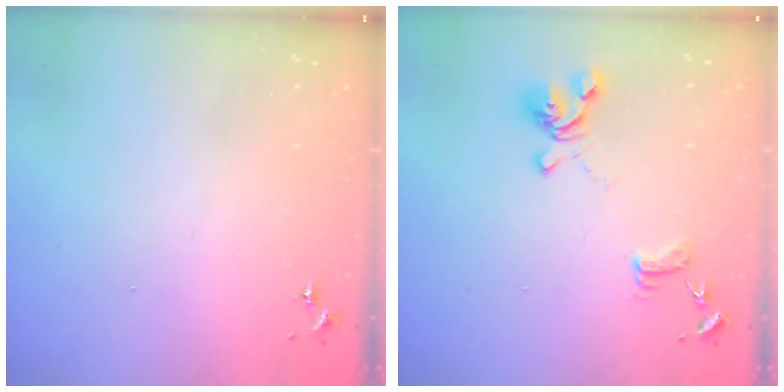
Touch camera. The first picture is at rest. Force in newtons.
{"total": 13.1, "press": 13.0, "slide": 1.2}